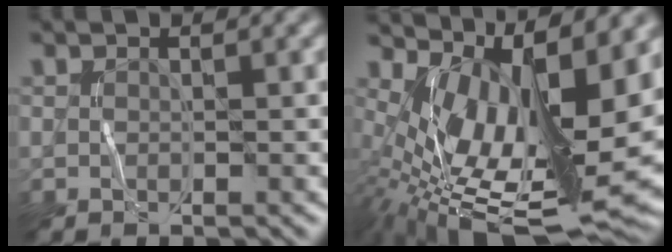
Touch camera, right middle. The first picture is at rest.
{"total": 14.2, "force": [1.5, 5.9, 12.8], "torque": [-0.198, -0.008, 0.050]}